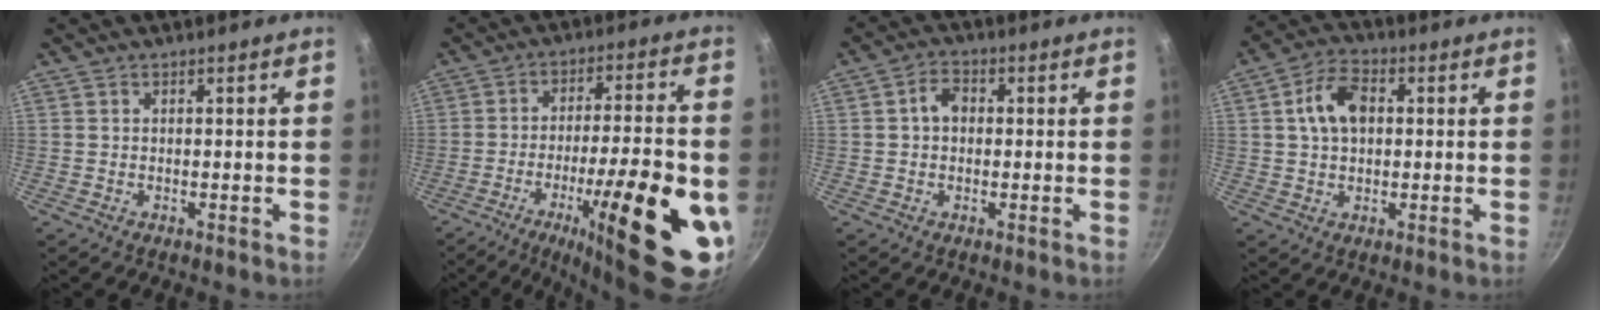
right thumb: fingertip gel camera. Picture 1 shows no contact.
{"total": 24.3, "force": [-8.0, 5.9, 22.2], "torque": [-0.301, 0.020, -0.114]}
{"total": 4.2, "force": [0.3, 3.2, 2.7], "torque": [-0.029, 0.012, -0.002]}
{"total": 6.2, "force": [0.7, 4.3, 4.4], "torque": [-0.066, 0.017, 0.005]}